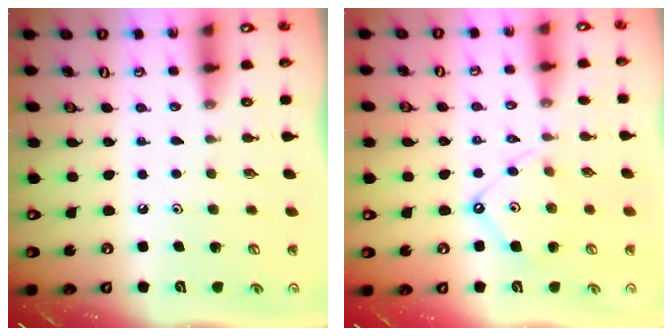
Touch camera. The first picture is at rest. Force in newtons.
{"total": 8.9, "press": 8.9, "slide": 0.8}